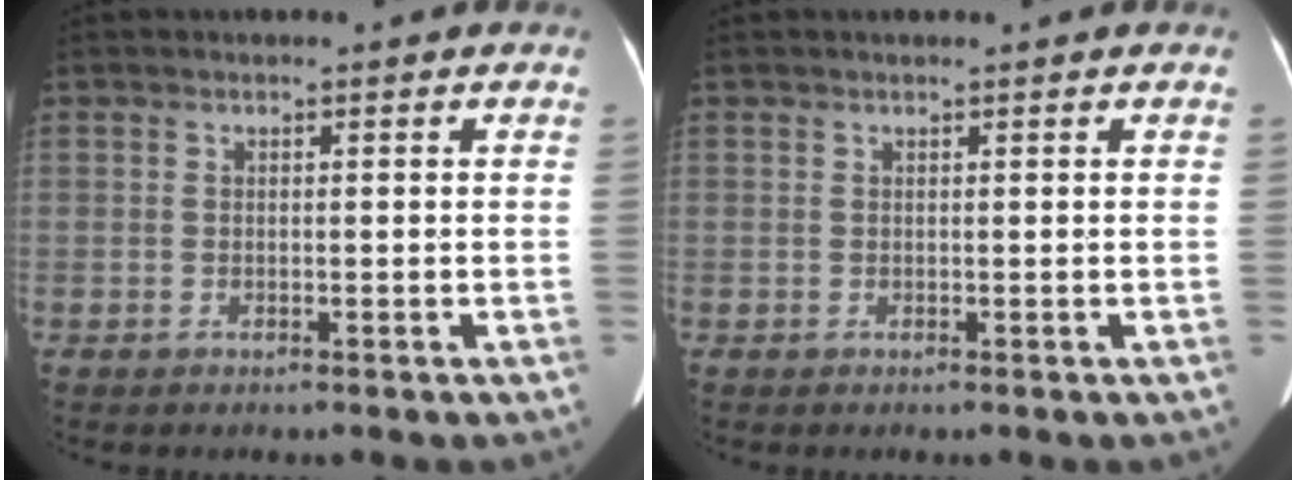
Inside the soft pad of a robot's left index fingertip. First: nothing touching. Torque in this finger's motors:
{"motor_torque": [-0.12, -0.02, 0.03, 0.02]}